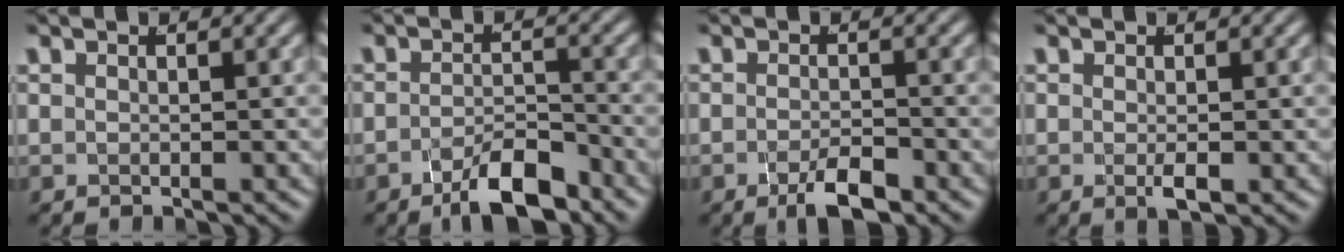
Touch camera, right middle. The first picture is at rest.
{"total": 4.4, "force": [-3.5, 0.9, 2.5], "torque": [-0.025, -0.005, -0.061]}
{"total": 3.2, "force": [-2.2, 0.6, 2.3], "torque": [-0.035, -0.007, -0.038]}
{"total": 1.3, "force": [-0.3, 0.2, 1.3], "torque": [-0.024, -0.005, -0.004]}